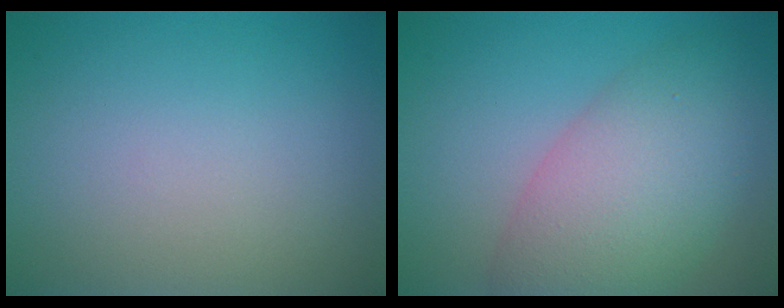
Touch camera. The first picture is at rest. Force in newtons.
{"total": 7.7, "press": 7.7, "slide": 0.5}